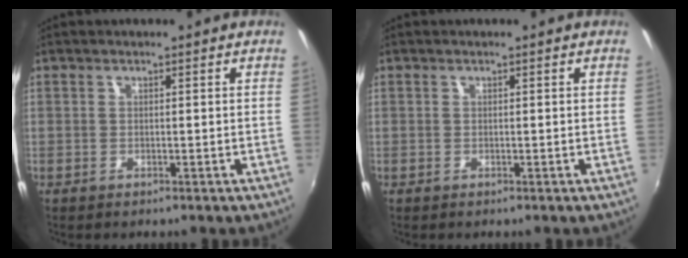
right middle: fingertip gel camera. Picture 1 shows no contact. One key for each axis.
{"total": 0.0}